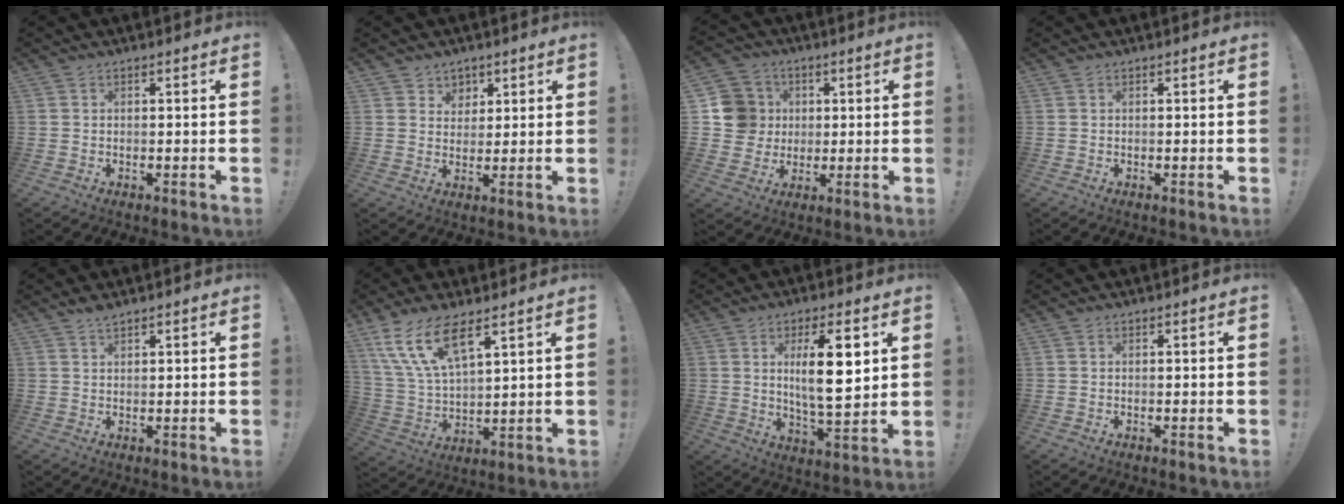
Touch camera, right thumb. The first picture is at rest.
{"total": 4.9, "force": [2.7, 4.0, 0.2], "torque": [-0.009, -0.020, 0.053]}
{"total": 11.6, "force": [1.9, 11.0, 3.1], "torque": [-0.048, 0.001, 0.044]}
{"total": 0.0}
{"total": 2.1, "force": [1.8, 0.2, 1.1], "torque": [-0.017, -0.009, 0.032]}
{"total": 13.8, "force": [8.9, 4.7, 9.4], "torque": [-0.206, -0.037, 0.163]}
{"total": 13.3, "force": [3.5, 3.4, 12.3], "torque": [-0.206, -0.013, 0.048]}
{"total": 0.0}